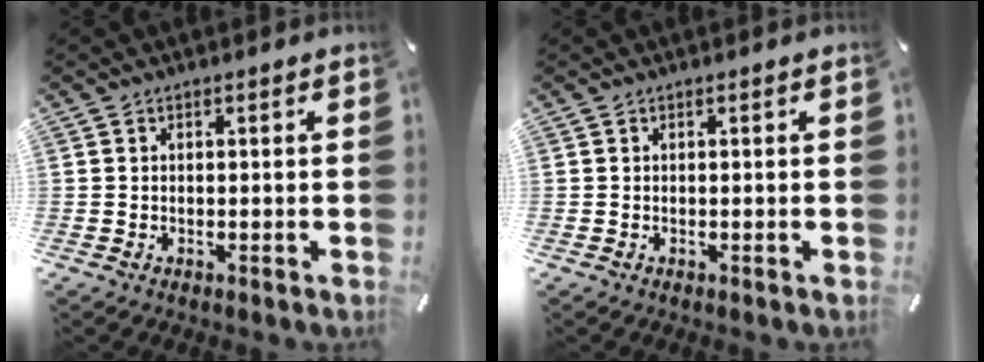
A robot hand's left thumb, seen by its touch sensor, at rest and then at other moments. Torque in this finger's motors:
{"motor_torque": [-0.16, -0.12, -0.05, 0.09, -0.02]}